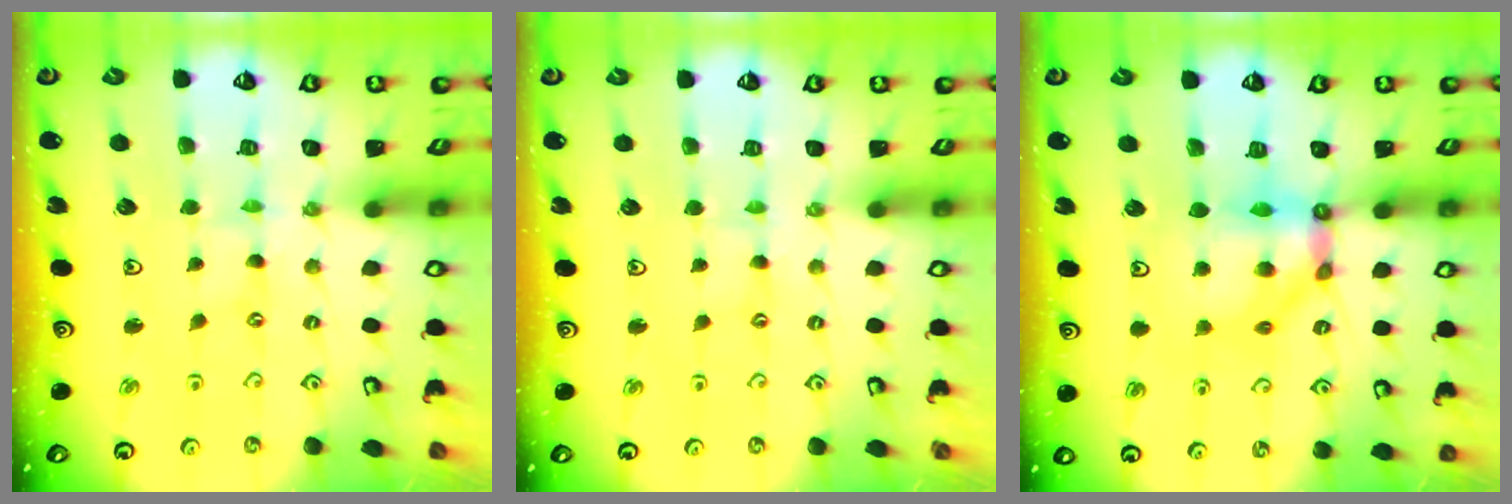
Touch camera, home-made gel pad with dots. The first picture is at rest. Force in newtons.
{"total": 1.5, "press": 1.5, "slide": 0.3}
{"total": 10.9, "press": 10.8, "slide": 1.0}